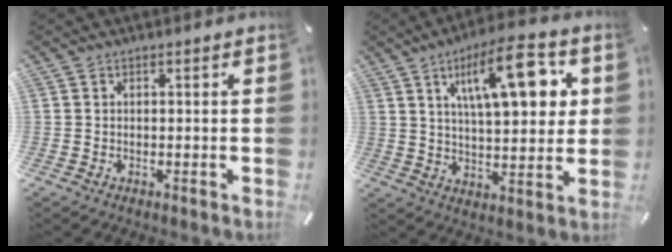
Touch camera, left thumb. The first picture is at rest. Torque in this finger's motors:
{"motor_torque": [2.60, 2.41, 2.08, -0.69, 0.24]}